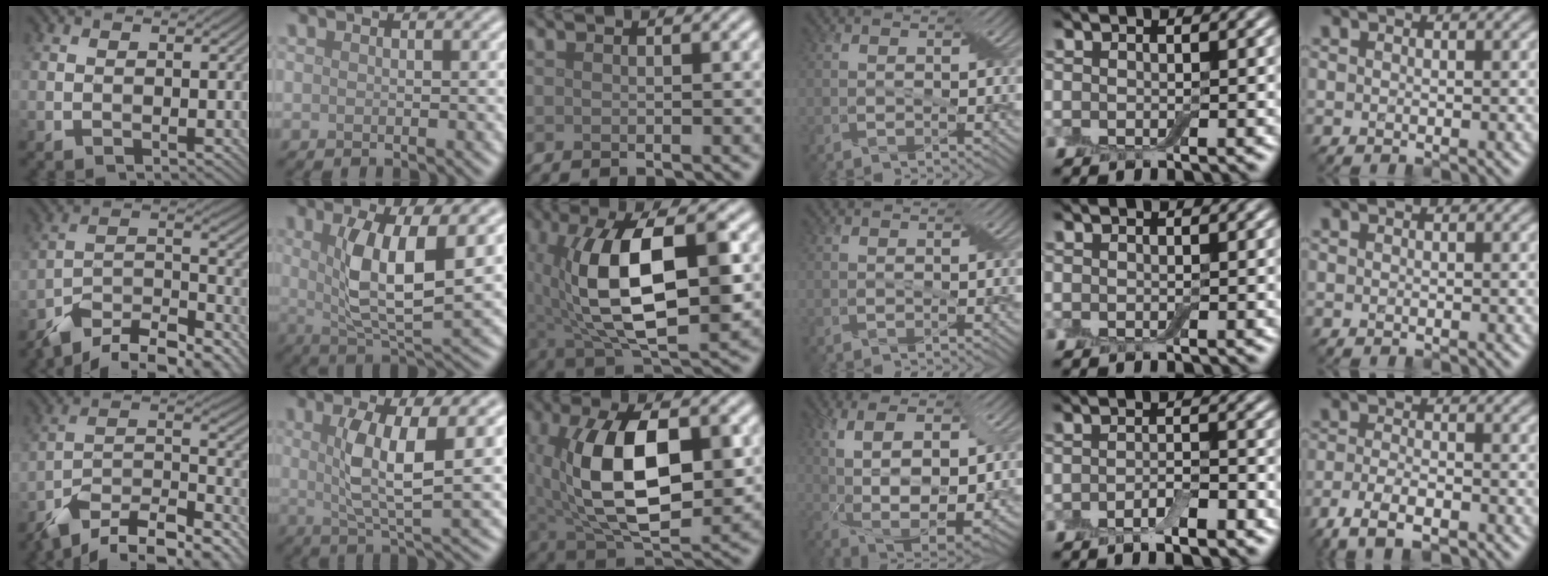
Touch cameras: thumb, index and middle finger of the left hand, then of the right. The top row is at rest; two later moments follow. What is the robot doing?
{"motion": "wrap", "object": "bandage"}